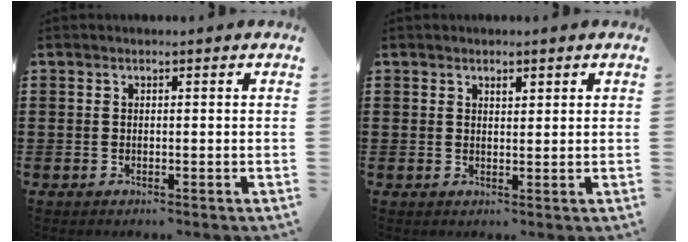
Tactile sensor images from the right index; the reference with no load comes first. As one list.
[{"total": 1.0, "force": [0.8, 0.4, 0.4], "torque": [-0.009, 0.001, 0.013]}]